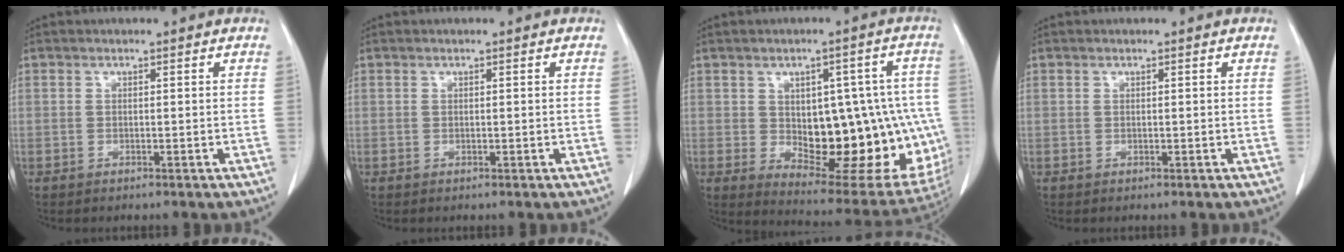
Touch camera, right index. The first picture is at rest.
{"total": 0.0}
{"total": 21.8, "force": [-2.4, 9.9, 19.3], "torque": [-0.192, 0.018, 0.000]}
{"total": 0.0}